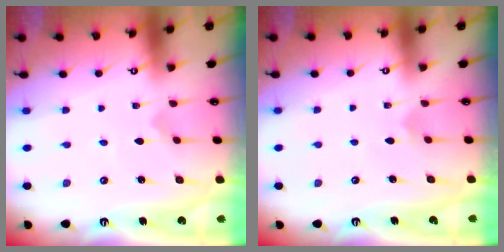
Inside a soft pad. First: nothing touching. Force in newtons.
{"total": 3.0, "press": 3.0, "slide": 0.2}